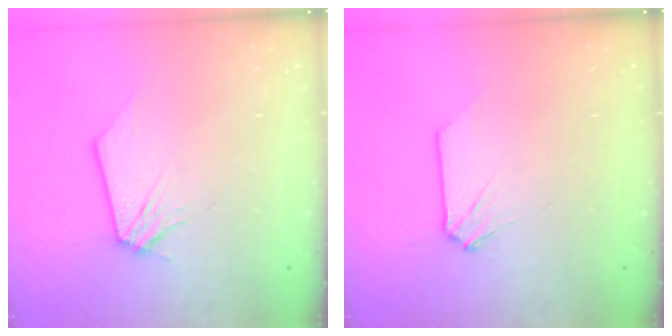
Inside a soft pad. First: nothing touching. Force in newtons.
{"total": 0.0}